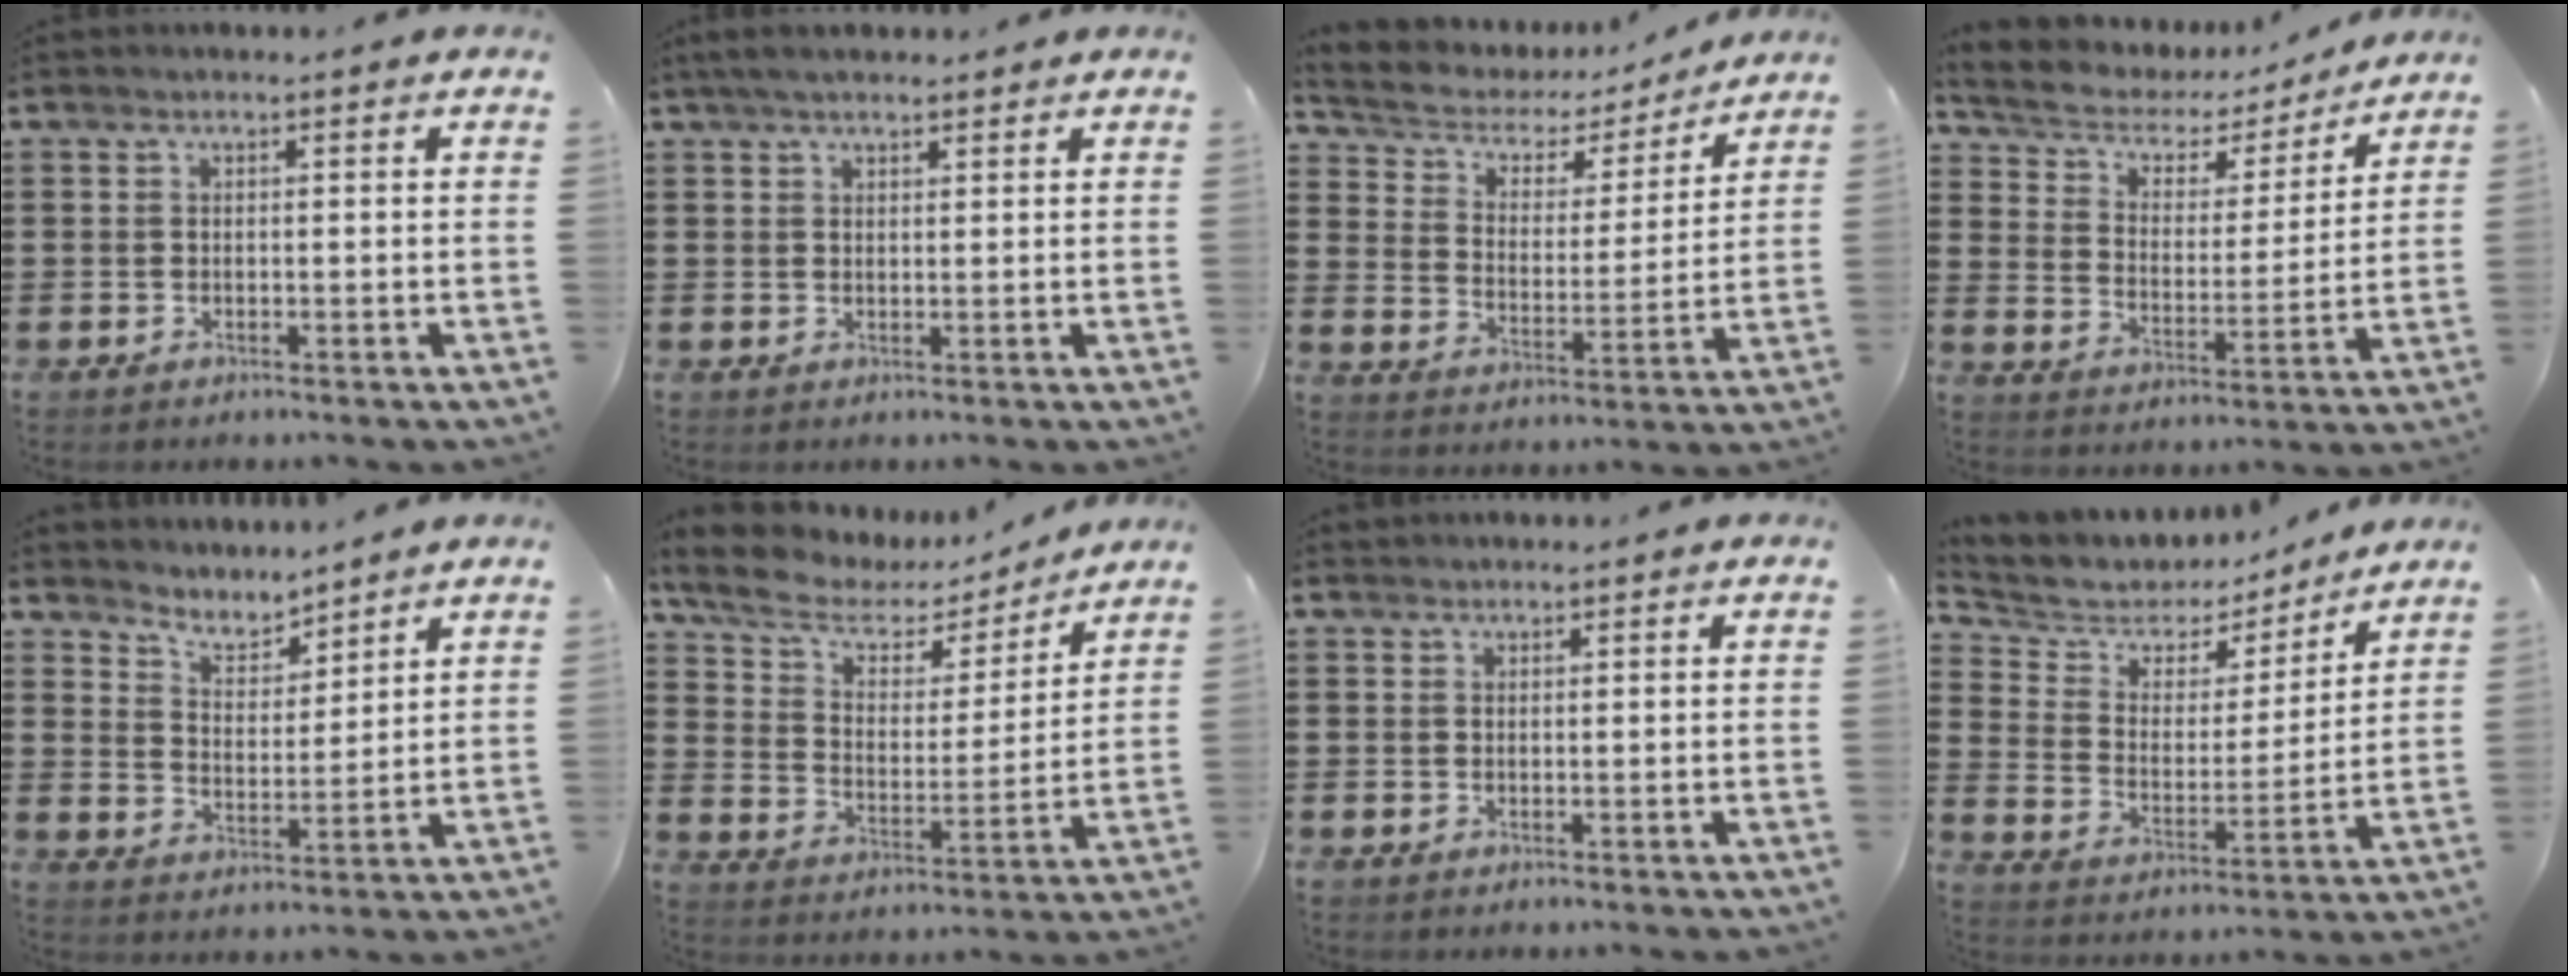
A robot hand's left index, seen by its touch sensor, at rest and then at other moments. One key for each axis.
{"total": 2.4, "fx": 1.9, "fy": 0.9, "fz": 1.1, "tx": -0.027, "ty": 0.005, "tz": 0.036}
{"total": 4.0, "fx": 3.3, "fy": 2.1, "fz": 0.8, "tx": -0.041, "ty": -0.023, "tz": 0.048}
{"total": 4.3, "fx": 3.5, "fy": 2.2, "fz": 1.0, "tx": -0.047, "ty": -0.024, "tz": 0.052}
{"total": 4.3, "fx": 4.1, "fy": 1.1, "fz": 0.5, "tx": -0.031, "ty": -0.020, "tz": 0.072}
{"total": 6.8, "fx": 5.0, "fy": 3.0, "fz": 3.4, "tx": -0.093, "ty": -0.022, "tz": 0.084}
{"total": 0.7, "fx": 0.6, "fy": 0.2, "fz": 0.0, "tx": -0.001, "ty": 0.000, "tz": 0.013}
{"total": 5.1, "fx": 4.2, "fy": 2.8, "fz": 0.3, "tx": -0.044, "ty": -0.029, "tz": 0.068}